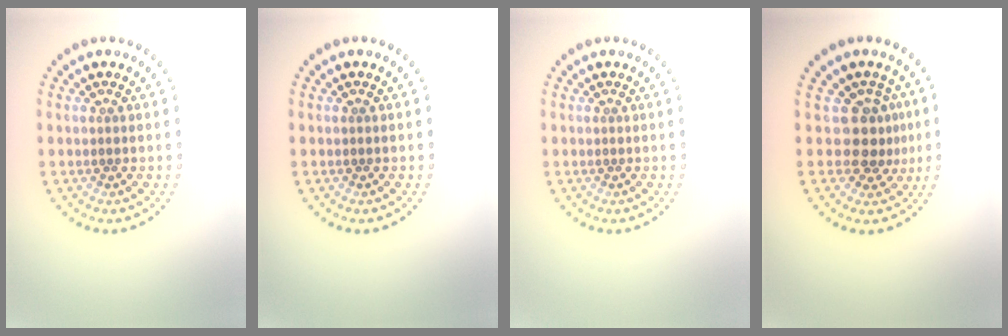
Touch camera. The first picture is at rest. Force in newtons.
{"total": 0.0}
{"total": 0.0}
{"total": 2.8, "press": 2.1, "slide": 1.8}